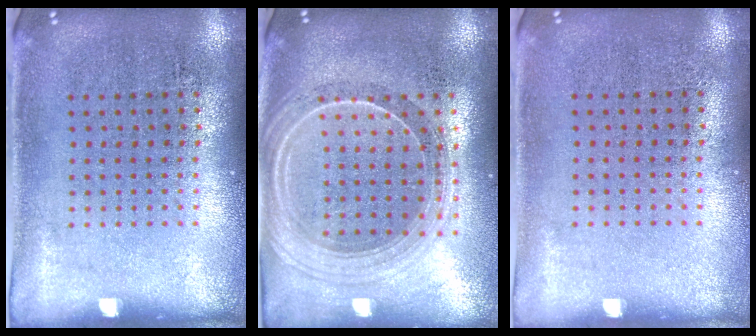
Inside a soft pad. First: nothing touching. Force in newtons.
{"total": 2.3, "press": 2.0, "slide": 1.2}
{"total": 0.0}